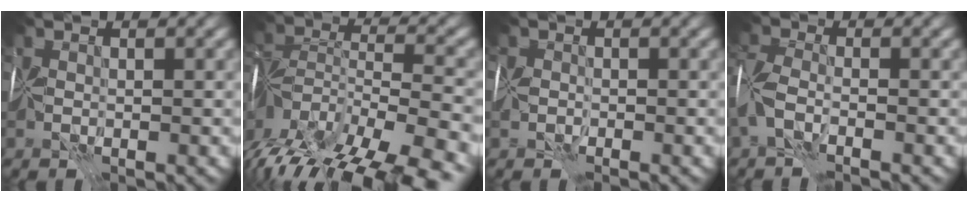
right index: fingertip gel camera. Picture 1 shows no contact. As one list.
[{"total": 15.9, "force": [-11.5, 6.1, 9.1], "torque": [-0.152, -0.014, -0.162]}, {"total": 1.4, "force": [-0.9, 1.0, 0.5], "torque": [-0.003, 0.002, -0.023]}, {"total": 3.4, "force": [-2.1, 1.3, 2.3], "torque": [-0.051, 0.005, -0.054]}]